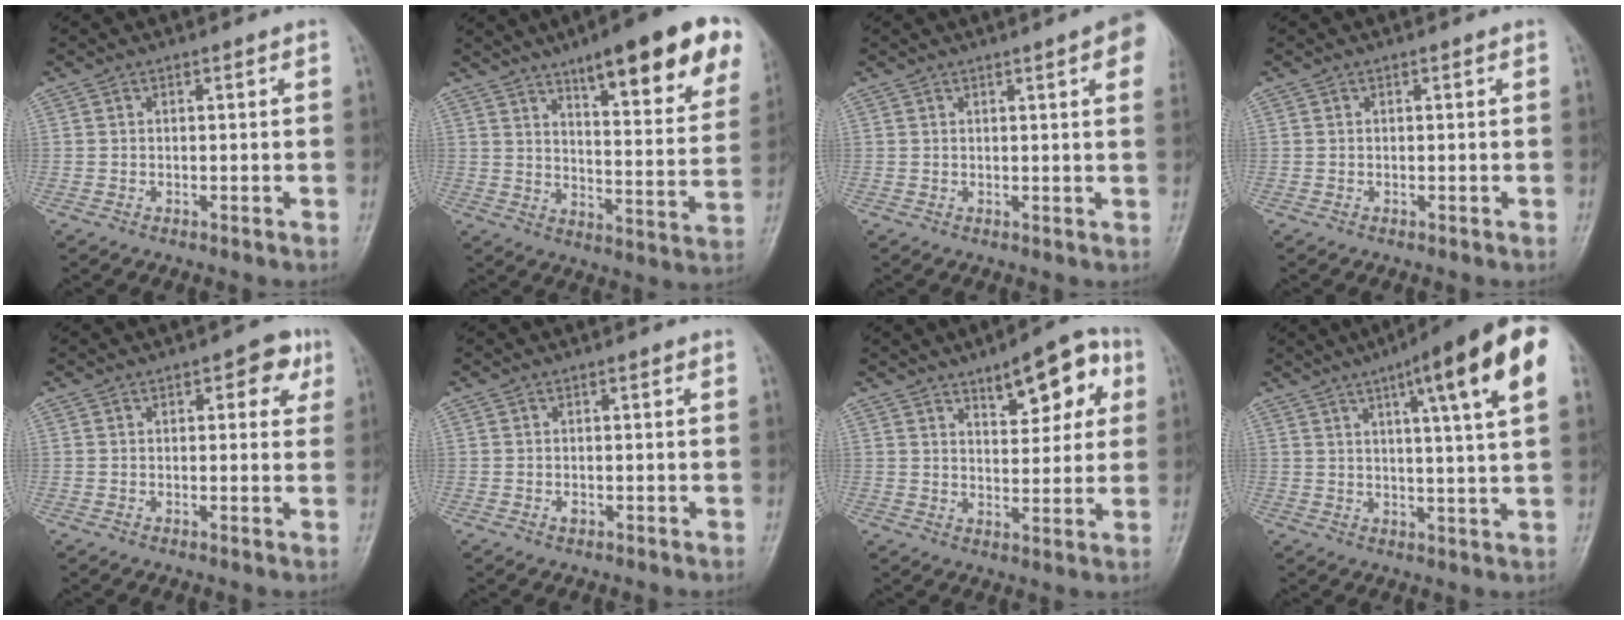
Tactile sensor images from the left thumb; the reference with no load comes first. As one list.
[{"total": 22.4, "force": [13.3, 5.5, 17.2], "torque": [-0.201, -0.046, 0.184]}, {"total": 7.2, "force": [3.2, 1.0, 6.3], "torque": [-0.063, 0.003, 0.032]}, {"total": 0.0}, {"total": 5.0, "force": [2.1, 2.7, 3.7], "torque": [-0.013, -0.001, 0.015]}, {"total": 0.9, "force": [-0.2, 0.6, 0.6], "torque": [-0.006, 0.000, -0.003]}, {"total": 11.4, "force": [5.5, 5.0, 8.7], "torque": [-0.083, -0.012, 0.074]}, {"total": 17.2, "force": [7.8, 1.8, 15.2], "torque": [-0.206, -0.010, 0.097]}]